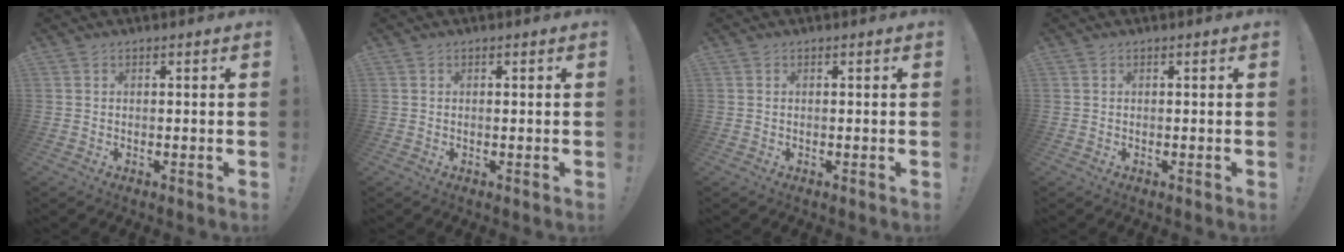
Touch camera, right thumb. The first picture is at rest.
{"total": 0.0}
{"total": 0.0}
{"total": 0.0}